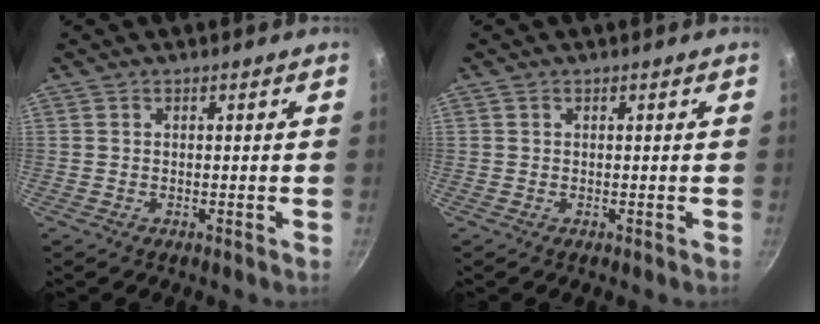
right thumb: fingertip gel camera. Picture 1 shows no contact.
{"total": 0.0}